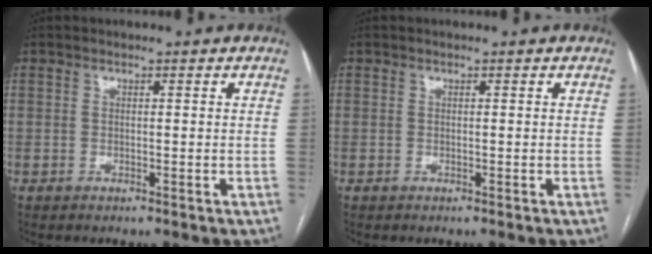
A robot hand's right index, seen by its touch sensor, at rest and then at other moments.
{"total": 0.0}